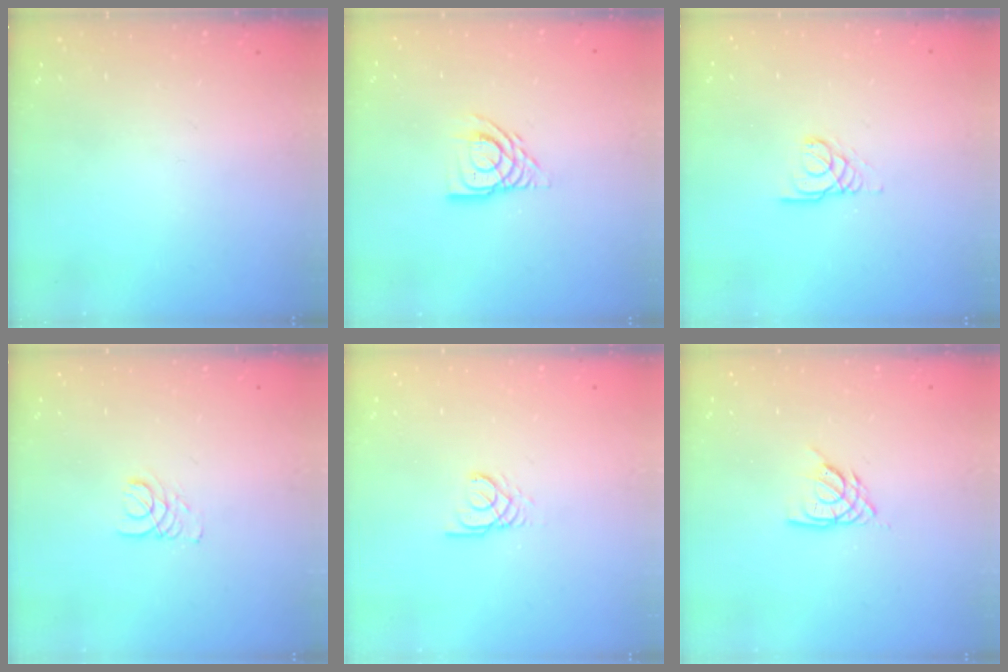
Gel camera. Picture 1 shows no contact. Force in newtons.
{"total": 10.5, "press": 10.4, "slide": 1.3}
{"total": 3.0, "press": 3.0, "slide": 0.1}
{"total": 1.9, "press": 1.9, "slide": 0.2}
{"total": 2.4, "press": 2.4, "slide": 0.4}
{"total": 6.0, "press": 6.0, "slide": 0.6}